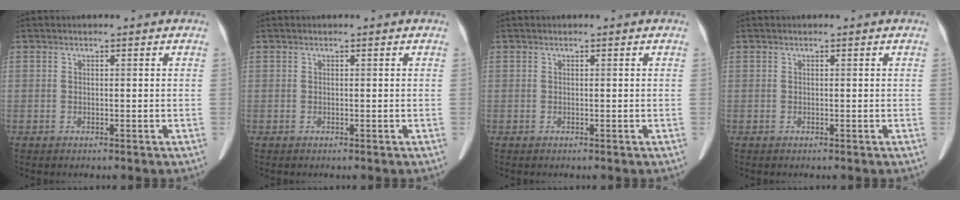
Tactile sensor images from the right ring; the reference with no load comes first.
{"total": 0.0}
{"total": 0.0}
{"total": 0.0}